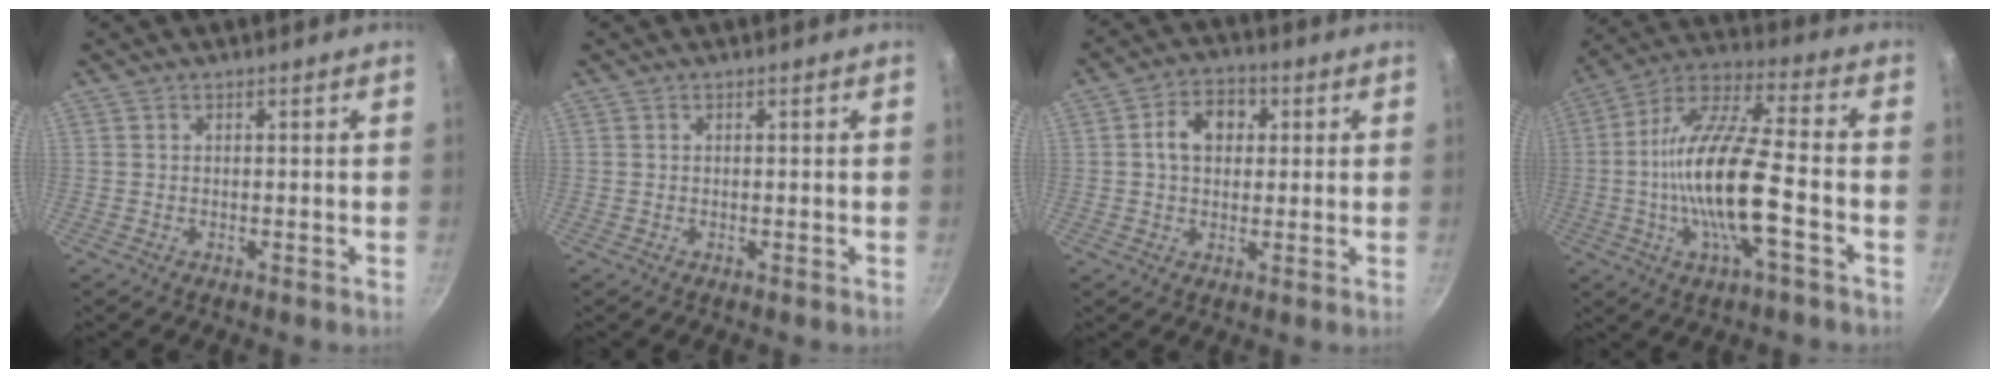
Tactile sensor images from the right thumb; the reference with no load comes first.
{"total": 0.0}
{"total": 7.5, "force": [1.4, 5.7, 4.8], "torque": [-0.051, 0.012, 0.012]}
{"total": 17.8, "force": [-3.8, 4.8, 16.7], "torque": [-0.318, 0.032, -0.084]}